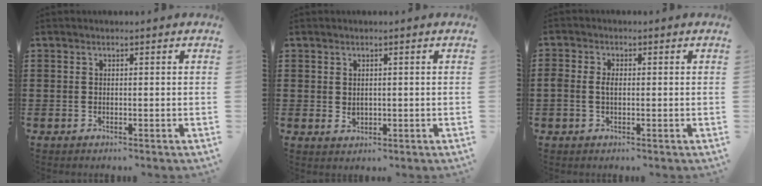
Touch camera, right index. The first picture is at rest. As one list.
[{"total": 1.4, "force": [0.4, 1.0, 0.9], "torque": [-0.017, 0.005, 0.007]}, {"total": 2.0, "force": [-0.1, 1.3, 1.5], "torque": [-0.039, 0.004, -0.006]}]